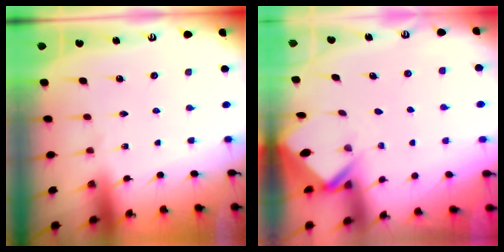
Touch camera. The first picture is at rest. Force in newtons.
{"total": 2.6, "press": 2.6, "slide": 0.2}